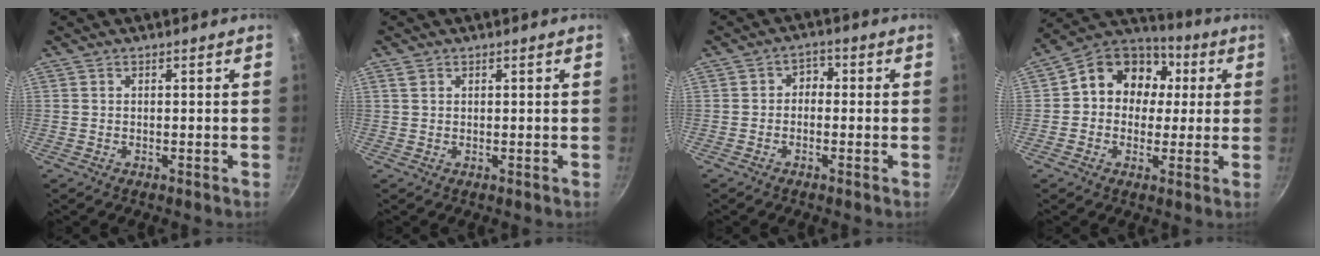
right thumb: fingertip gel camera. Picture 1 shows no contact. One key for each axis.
{"total": 1.2, "fx": 0.6, "fy": 0.9, "fz": 0.6, "tx": -0.011, "ty": 0.002, "tz": 0.012}
{"total": 2.6, "fx": -0.6, "fy": 2.2, "fz": 1.4, "tx": -0.005, "ty": 0.015, "tz": -0.020}
{"total": 14.3, "fx": 2.1, "fy": 12.1, "fz": 7.4, "tx": -0.079, "ty": 0.030, "tz": 0.013}